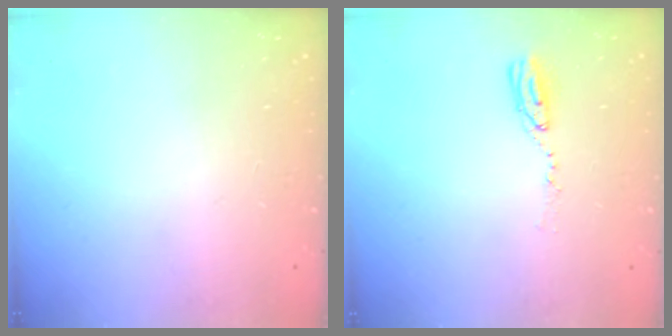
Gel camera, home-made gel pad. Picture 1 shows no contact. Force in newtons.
{"total": 4.8, "press": 4.7, "slide": 0.4}